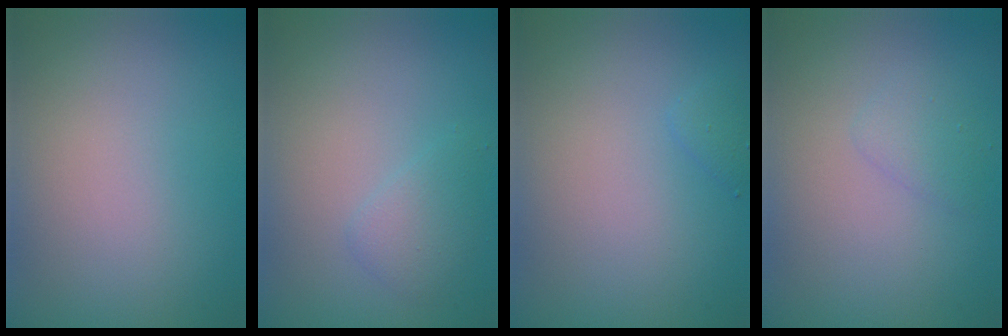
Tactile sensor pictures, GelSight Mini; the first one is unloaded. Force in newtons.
{"total": 1.6, "press": 1.6, "slide": 0.0}
{"total": 0.8, "press": 0.8, "slide": 0.0}
{"total": 1.3, "press": 1.3, "slide": 0.1}